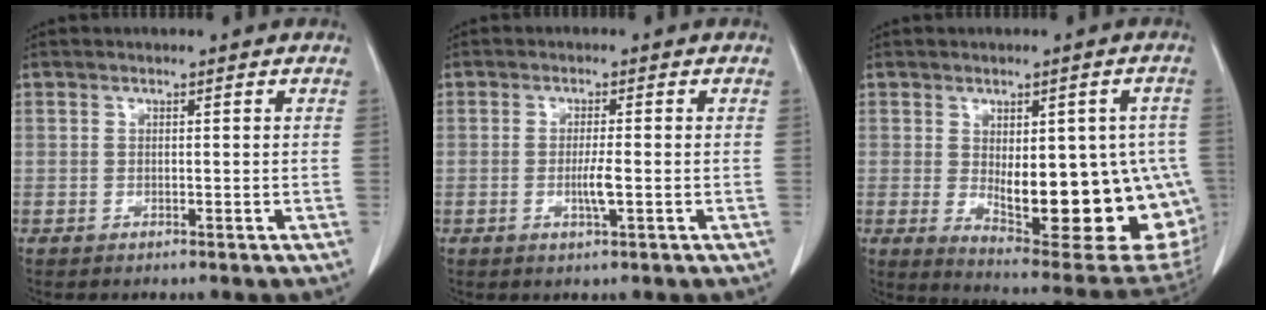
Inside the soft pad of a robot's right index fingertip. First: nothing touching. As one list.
[{"total": 2.8, "force": [-0.7, 0.0, 2.7], "torque": [-0.054, -0.005, -0.014]}, {"total": 21.2, "force": [-3.3, 7.6, 19.5], "torque": [-0.180, 0.002, -0.015]}]